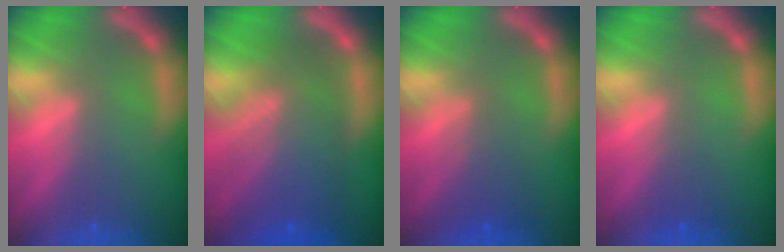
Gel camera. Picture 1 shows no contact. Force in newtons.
{"total": 9.1}
{"total": 2.9}
{"total": 1.5}